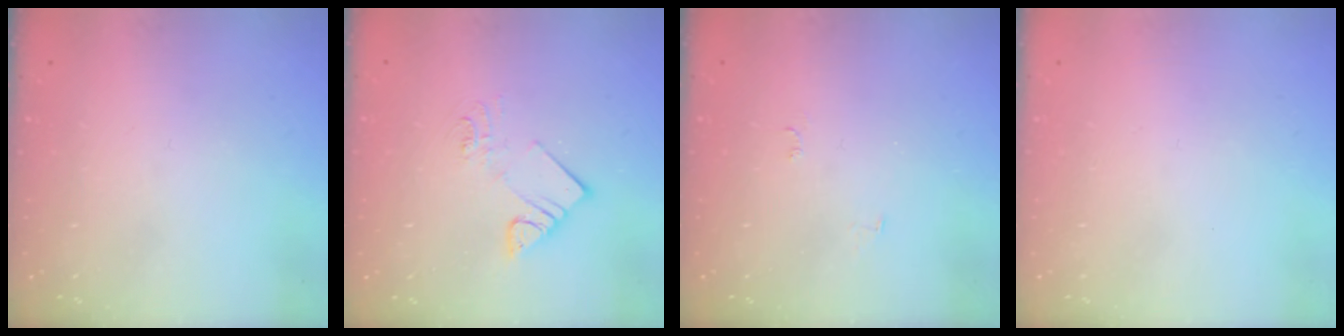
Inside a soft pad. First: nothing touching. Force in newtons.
{"total": 7.5, "press": 7.5, "slide": 0.4}
{"total": 4.5, "press": 4.5, "slide": 0.5}
{"total": 1.6, "press": 1.6, "slide": 0.1}